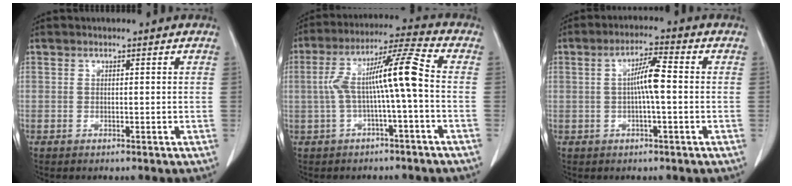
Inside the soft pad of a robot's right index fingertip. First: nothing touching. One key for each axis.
{"total": 10.2, "fx": -0.6, "fy": 0.2, "fz": 10.2, "tx": -0.193, "ty": 0.039, "tz": -0.014}
{"total": 5.4, "fx": 0.0, "fy": 0.3, "fz": 5.4, "tx": -0.095, "ty": 0.009, "tz": -0.002}